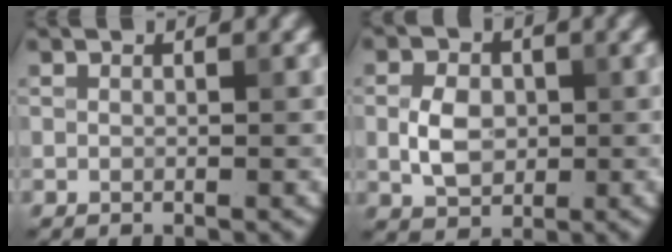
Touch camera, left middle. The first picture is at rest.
{"total": 3.7, "force": [-0.1, 2.7, 2.5], "torque": [-0.051, 0.000, -0.006]}